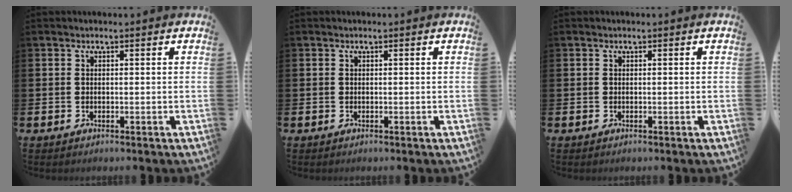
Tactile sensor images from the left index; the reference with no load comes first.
{"total": 0.0}
{"total": 0.0}